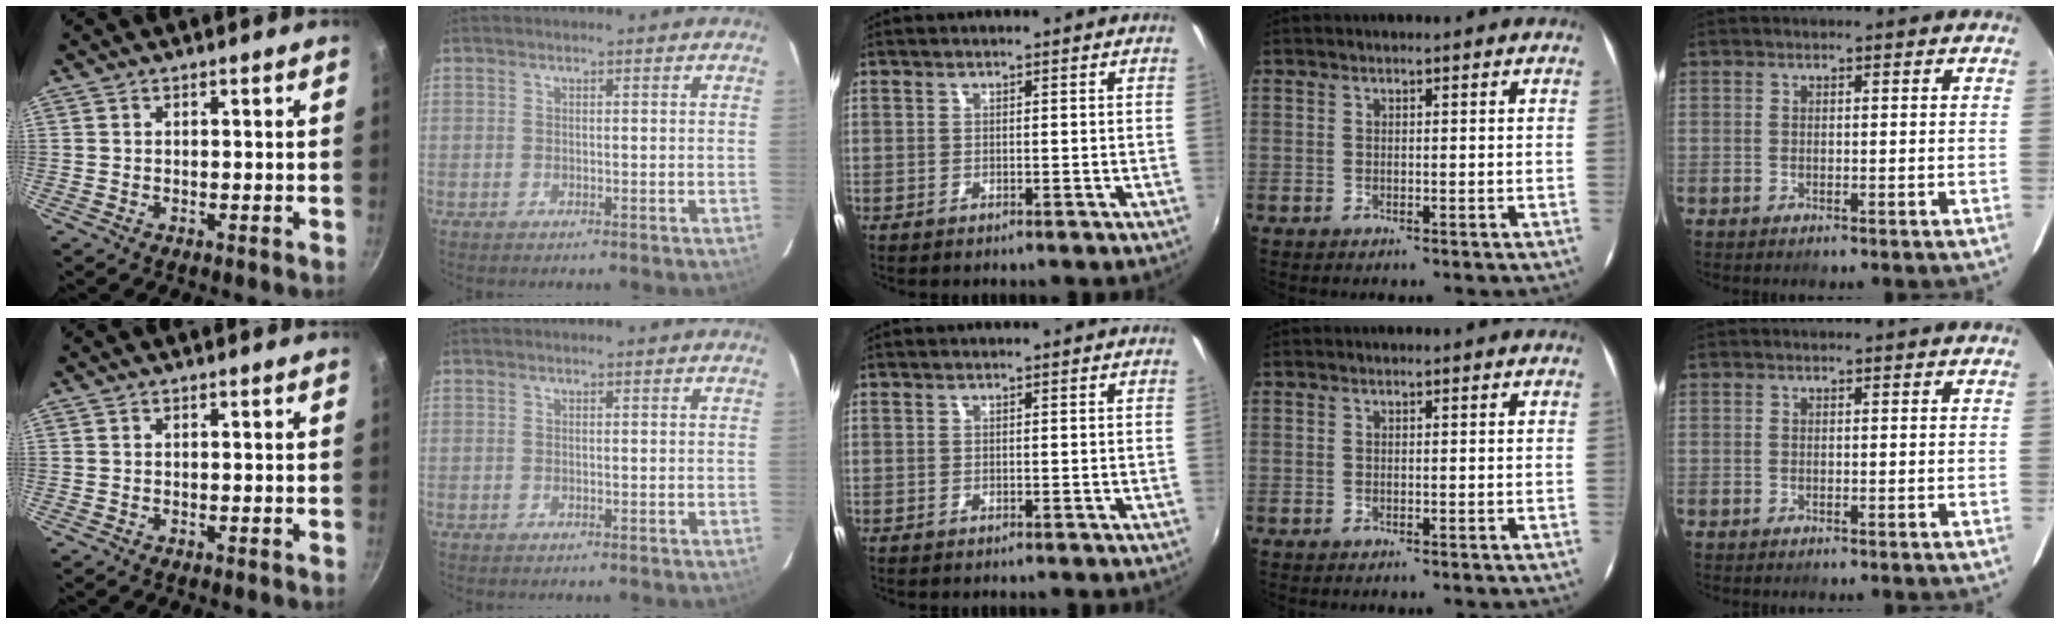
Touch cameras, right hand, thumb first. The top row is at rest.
{}